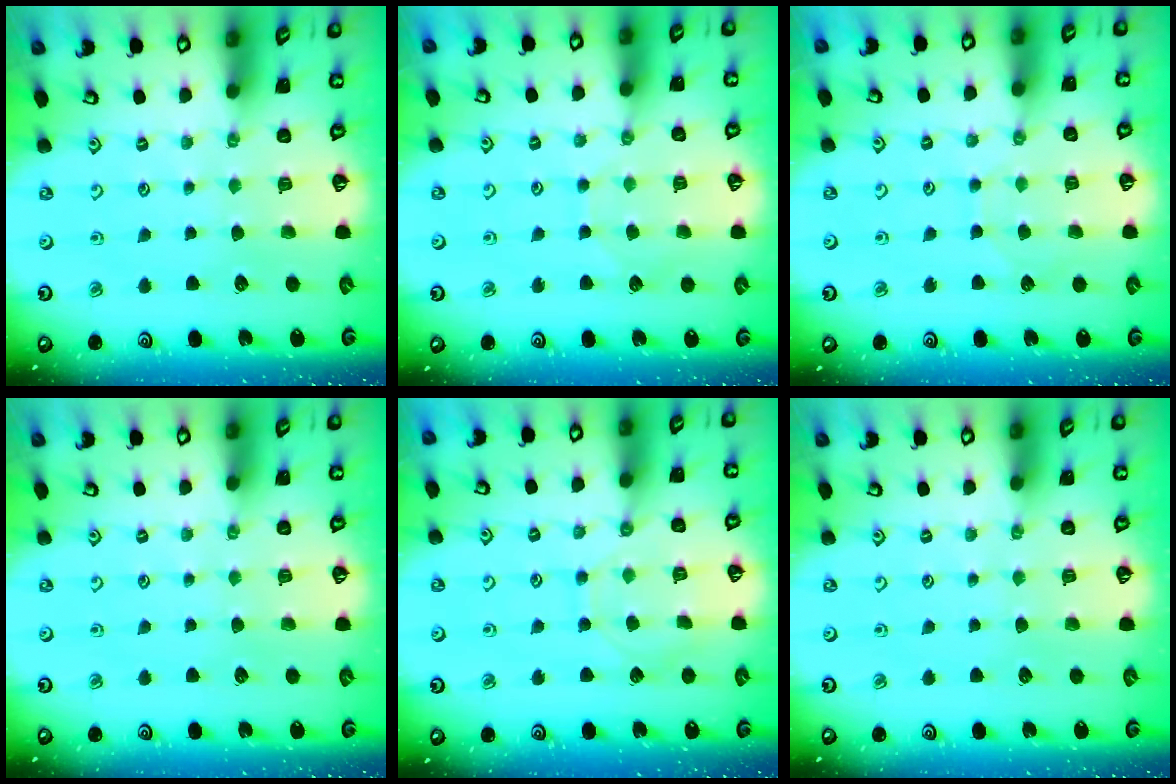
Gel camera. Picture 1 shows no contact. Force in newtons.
{"total": 4.8, "press": 4.8, "slide": 0.4}
{"total": 5.4, "press": 5.4, "slide": 0.6}
{"total": 0.0}
{"total": 8.4, "press": 8.3, "slide": 1.0}
{"total": 0.0}